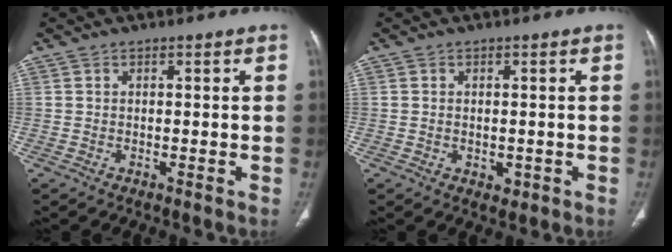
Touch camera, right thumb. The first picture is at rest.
{"total": 1.8, "force": [-0.4, 1.5, 1.0], "torque": [-0.006, 0.000, 0.000]}